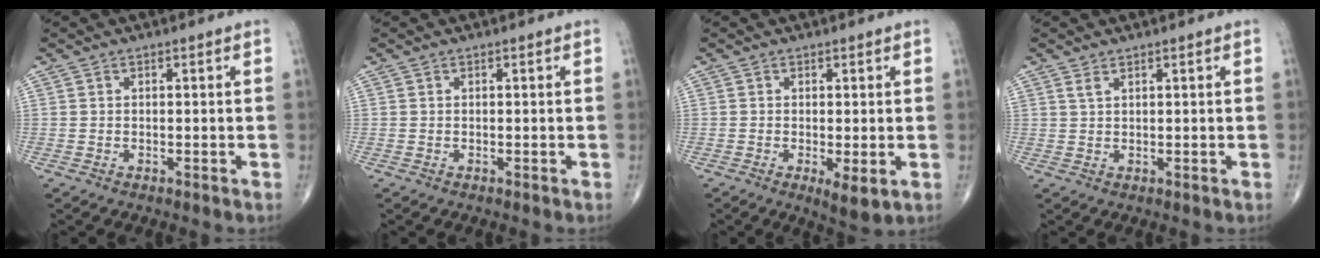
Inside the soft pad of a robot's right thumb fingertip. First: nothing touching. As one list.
[{"total": 0.0}, {"total": 4.1, "force": [-0.9, 1.3, 3.8], "torque": [-0.060, -0.013, -0.014]}, {"total": 1.2, "force": [0.9, 0.4, 0.6], "torque": [-0.010, -0.001, 0.021]}]